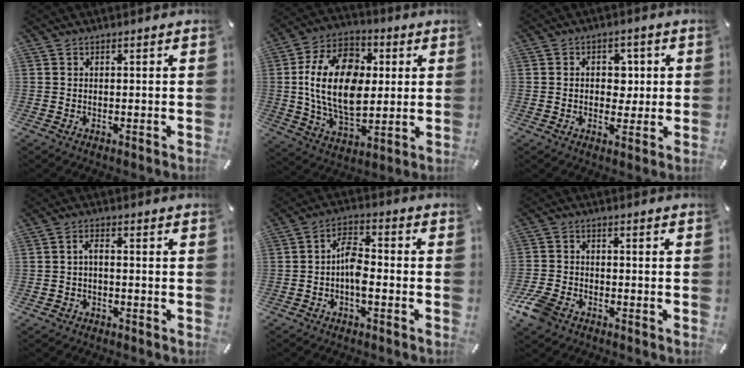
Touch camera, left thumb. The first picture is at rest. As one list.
[{"total": 19.7, "force": [1.4, 13.5, 14.3], "torque": [-0.276, 0.012, 0.021]}, {"total": 6.0, "force": [0.3, 4.6, 3.8], "torque": [-0.038, -0.005, -0.005]}, {"total": 2.4, "force": [-1.2, 1.3, 1.6], "torque": [-0.031, 0.009, -0.026]}, {"total": 6.8, "force": [-2.2, 3.6, 5.4], "torque": [-0.100, 0.017, -0.038]}, {"total": 6.8, "force": [-4.4, 4.0, 3.3], "torque": [-0.084, 0.013, -0.089]}]